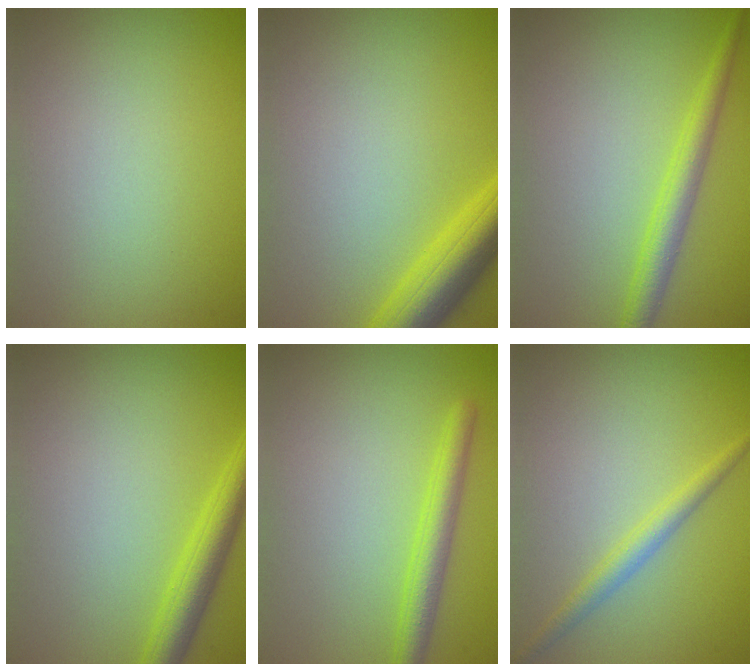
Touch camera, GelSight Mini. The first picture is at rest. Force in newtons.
{"total": 5.4, "press": 5.4, "slide": 0.4}
{"total": 2.8, "press": 2.8, "slide": 0.2}
{"total": 3.5, "press": 3.5, "slide": 0.2}
{"total": 2.8, "press": 2.8, "slide": 0.1}
{"total": 1.9, "press": 1.9, "slide": 0.0}